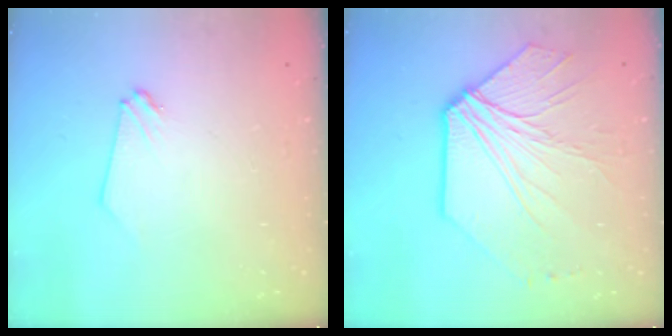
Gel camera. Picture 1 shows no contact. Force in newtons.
{"total": 10.3, "press": 10.2, "slide": 1.4}